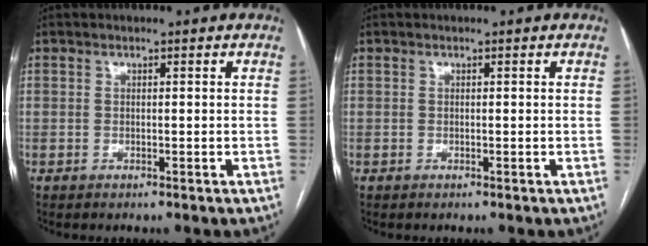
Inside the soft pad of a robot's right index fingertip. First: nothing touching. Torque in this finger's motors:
{"motor_torque": [0.00, 0.00, 0.00, 0.00]}